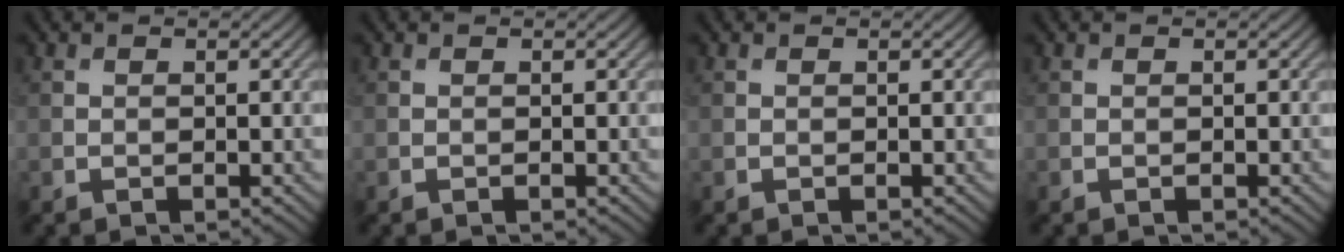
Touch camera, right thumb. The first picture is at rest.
{"total": 0.0}
{"total": 0.0}
{"total": 0.0}